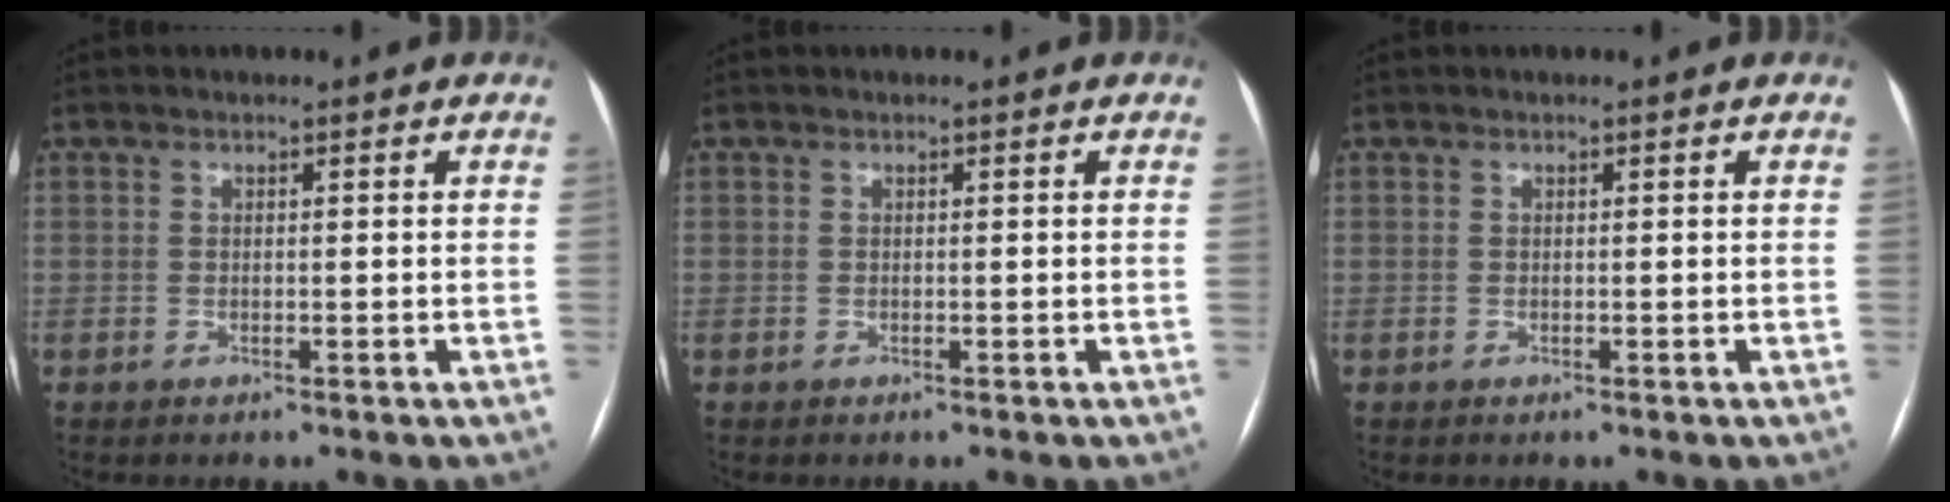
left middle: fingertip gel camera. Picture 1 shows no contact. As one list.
[{"total": 0.0}, {"total": 0.0}]